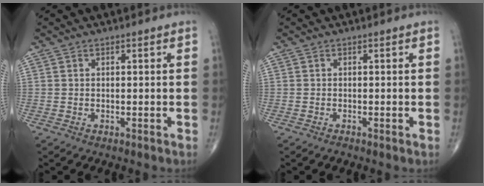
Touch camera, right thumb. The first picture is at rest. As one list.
[{"total": 0.5, "force": [-0.3, 0.1, 0.4], "torque": [-0.004, -0.001, -0.009]}]